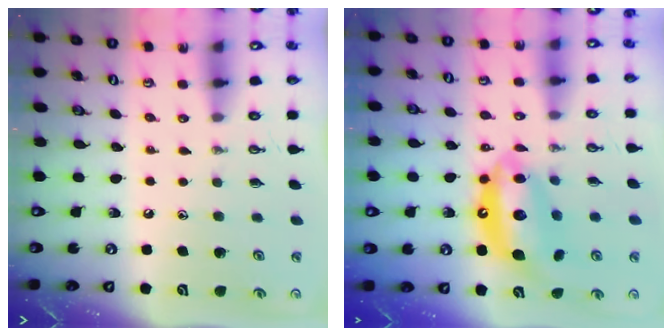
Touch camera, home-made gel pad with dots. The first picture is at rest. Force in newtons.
{"total": 14.8, "press": 14.7, "slide": 1.7}